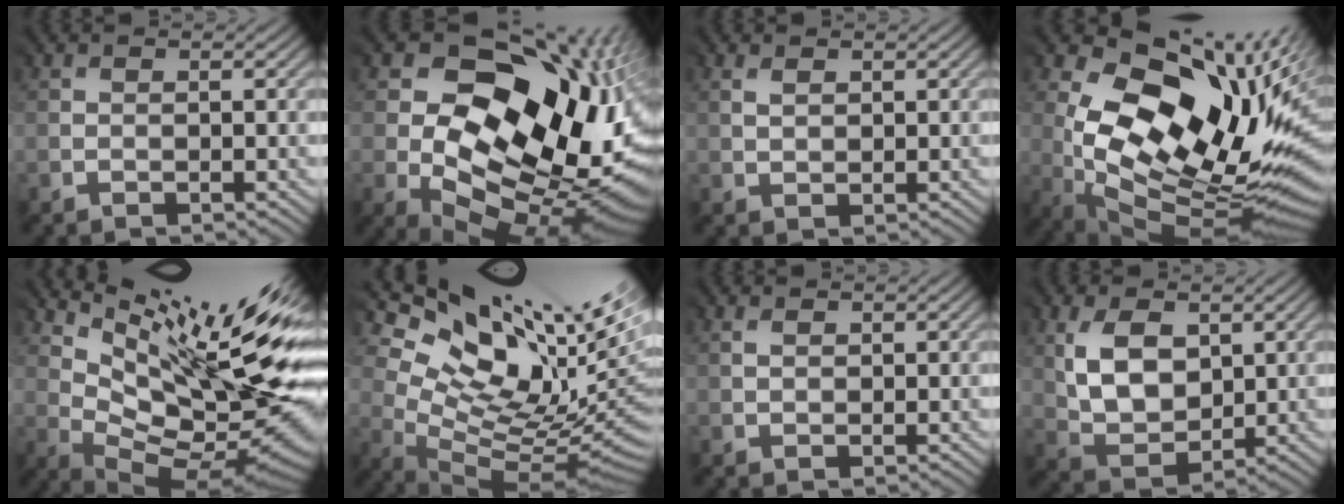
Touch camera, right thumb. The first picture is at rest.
{"total": 19.5, "force": [0.9, 13.2, 14.3], "torque": [-0.210, -0.022, 0.044]}
{"total": 1.5, "force": [0.9, 1.1, 0.6], "torque": [-0.022, 0.000, 0.022]}
{"total": 17.7, "force": [2.5, 9.6, 14.6], "torque": [-0.239, -0.010, 0.056]}
{"total": 15.9, "force": [7.5, 4.9, 13.2], "torque": [-0.208, 0.000, 0.142]}
{"total": 15.3, "force": [7.6, 6.6, 11.5], "torque": [-0.204, 0.003, 0.155]}
{"total": 1.2, "force": [0.6, 0.9, 0.5], "torque": [-0.015, 0.001, 0.015]}
{"total": 8.4, "force": [2.6, 5.5, 5.8], "torque": [-0.134, -0.001, 0.056]}